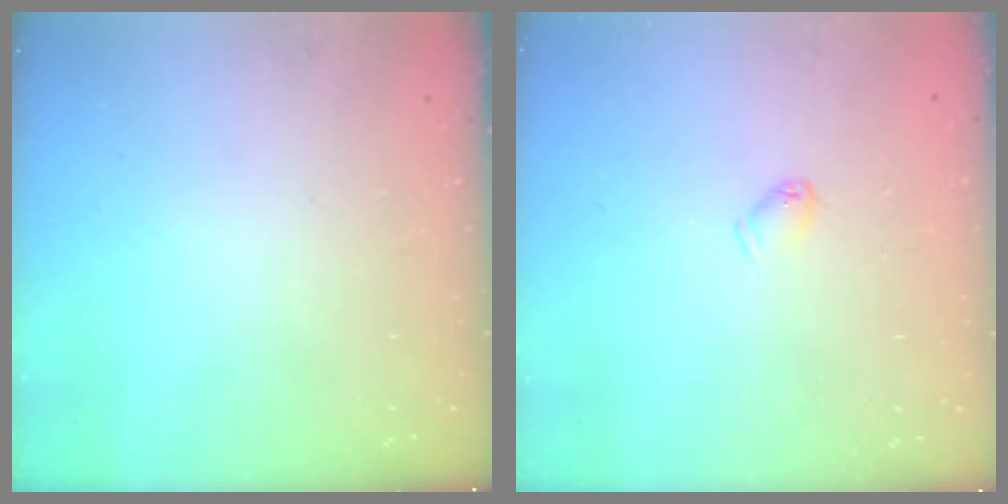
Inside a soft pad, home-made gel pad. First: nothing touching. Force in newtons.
{"total": 4.0, "press": 3.9, "slide": 0.6}